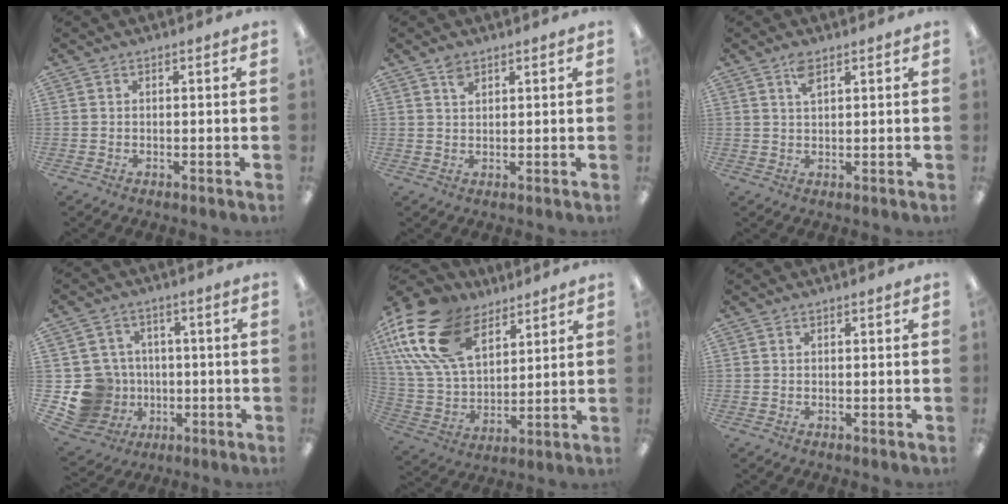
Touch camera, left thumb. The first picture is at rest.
{"total": 2.2, "force": [1.7, 1.1, 1.0], "torque": [-0.016, -0.007, 0.031]}
{"total": 5.3, "force": [3.2, 2.4, 3.6], "torque": [-0.063, -0.003, 0.055]}
{"total": 12.2, "force": [-2.3, 11.6, 3.0], "torque": [-0.089, 0.023, -0.025]}
{"total": 21.9, "force": [11.7, 13.0, 13.2], "torque": [-0.305, -0.044, 0.215]}
{"total": 0.0}